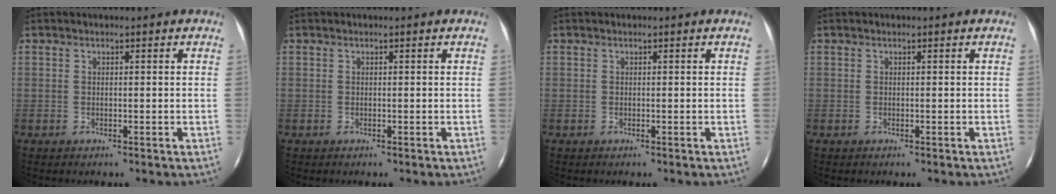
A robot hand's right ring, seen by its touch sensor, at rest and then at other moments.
{"total": 0.0}
{"total": 0.0}
{"total": 0.0}